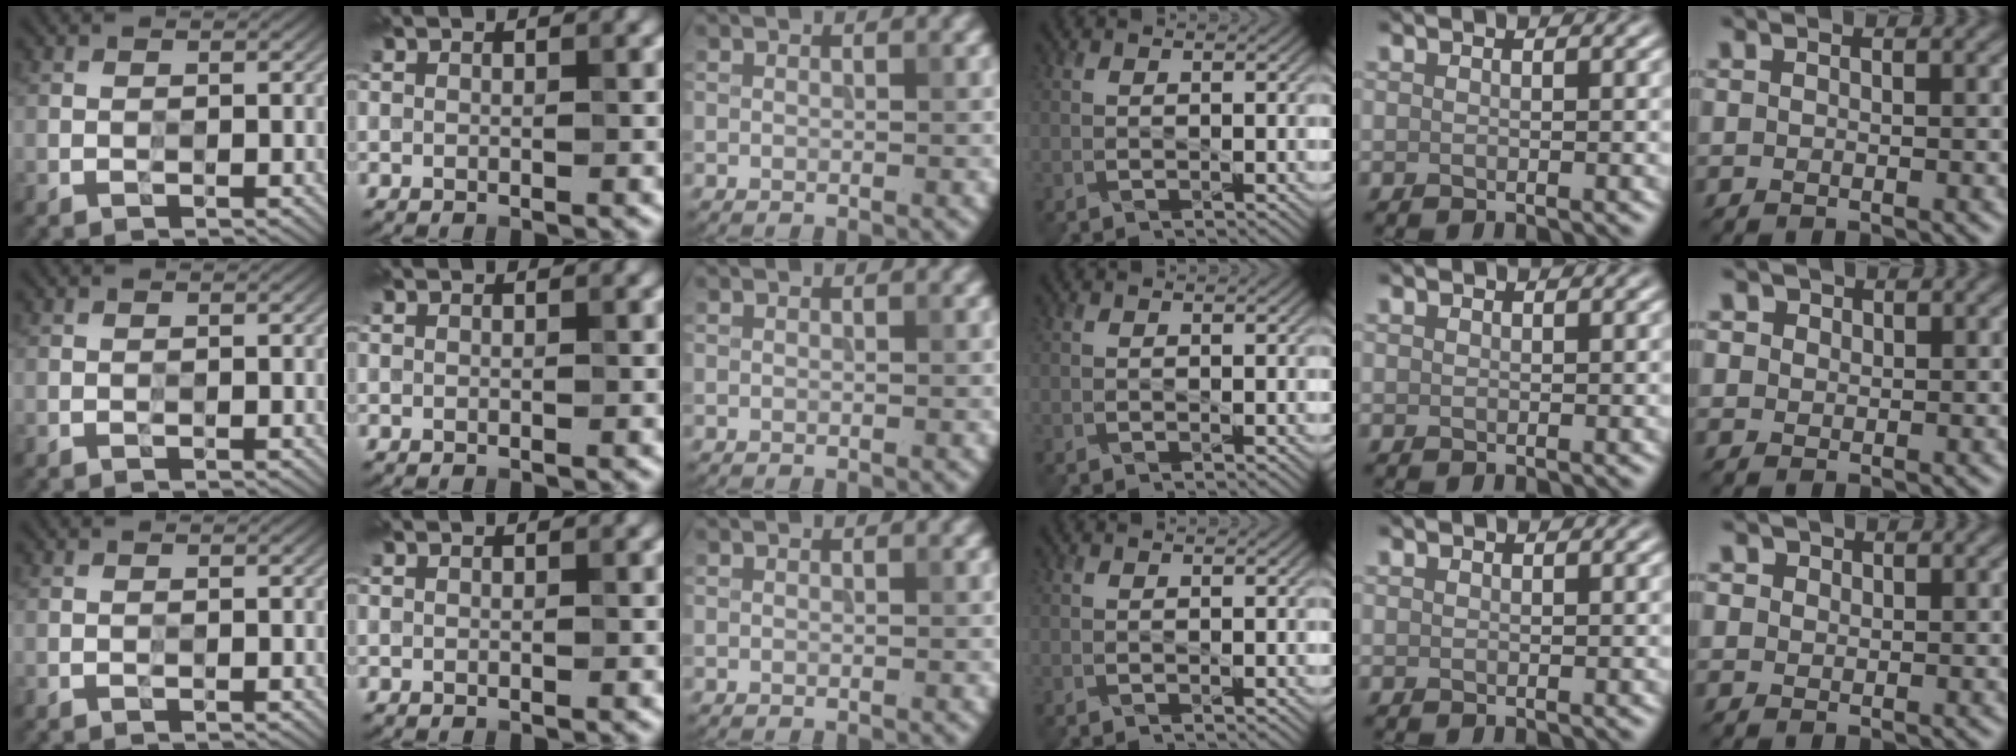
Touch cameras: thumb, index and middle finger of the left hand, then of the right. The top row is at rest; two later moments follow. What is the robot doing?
{"motion": "press", "object": "button"}